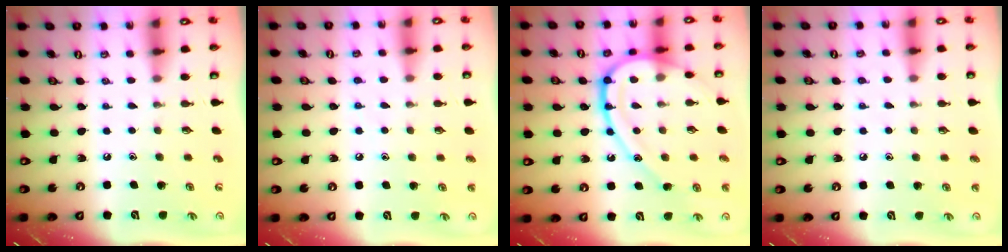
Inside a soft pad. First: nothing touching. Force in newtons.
{"total": 5.5, "press": 5.3, "slide": 1.3}
{"total": 18.7, "press": 18.7, "slide": 1.2}
{"total": 4.3, "press": 4.2, "slide": 0.5}